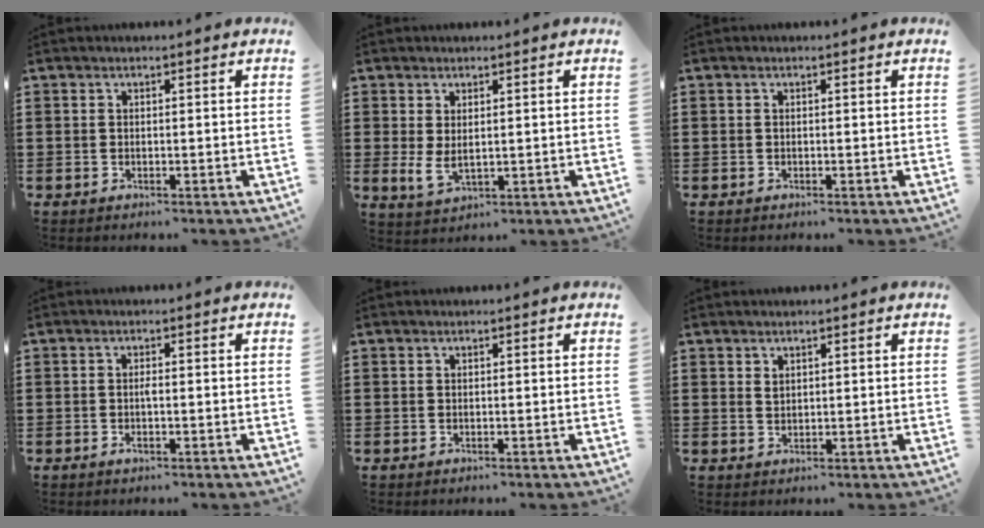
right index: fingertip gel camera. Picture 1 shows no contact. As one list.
[{"total": 3.2, "force": [0.7, 1.6, 2.7], "torque": [-0.068, -0.003, 0.010]}, {"total": 0.0}, {"total": 1.3, "force": [-0.3, 0.5, 1.2], "torque": [-0.032, -0.002, -0.008]}, {"total": 0.0}, {"total": 1.2, "force": [0.8, 0.7, 0.5], "torque": [-0.012, 0.003, 0.015]}]